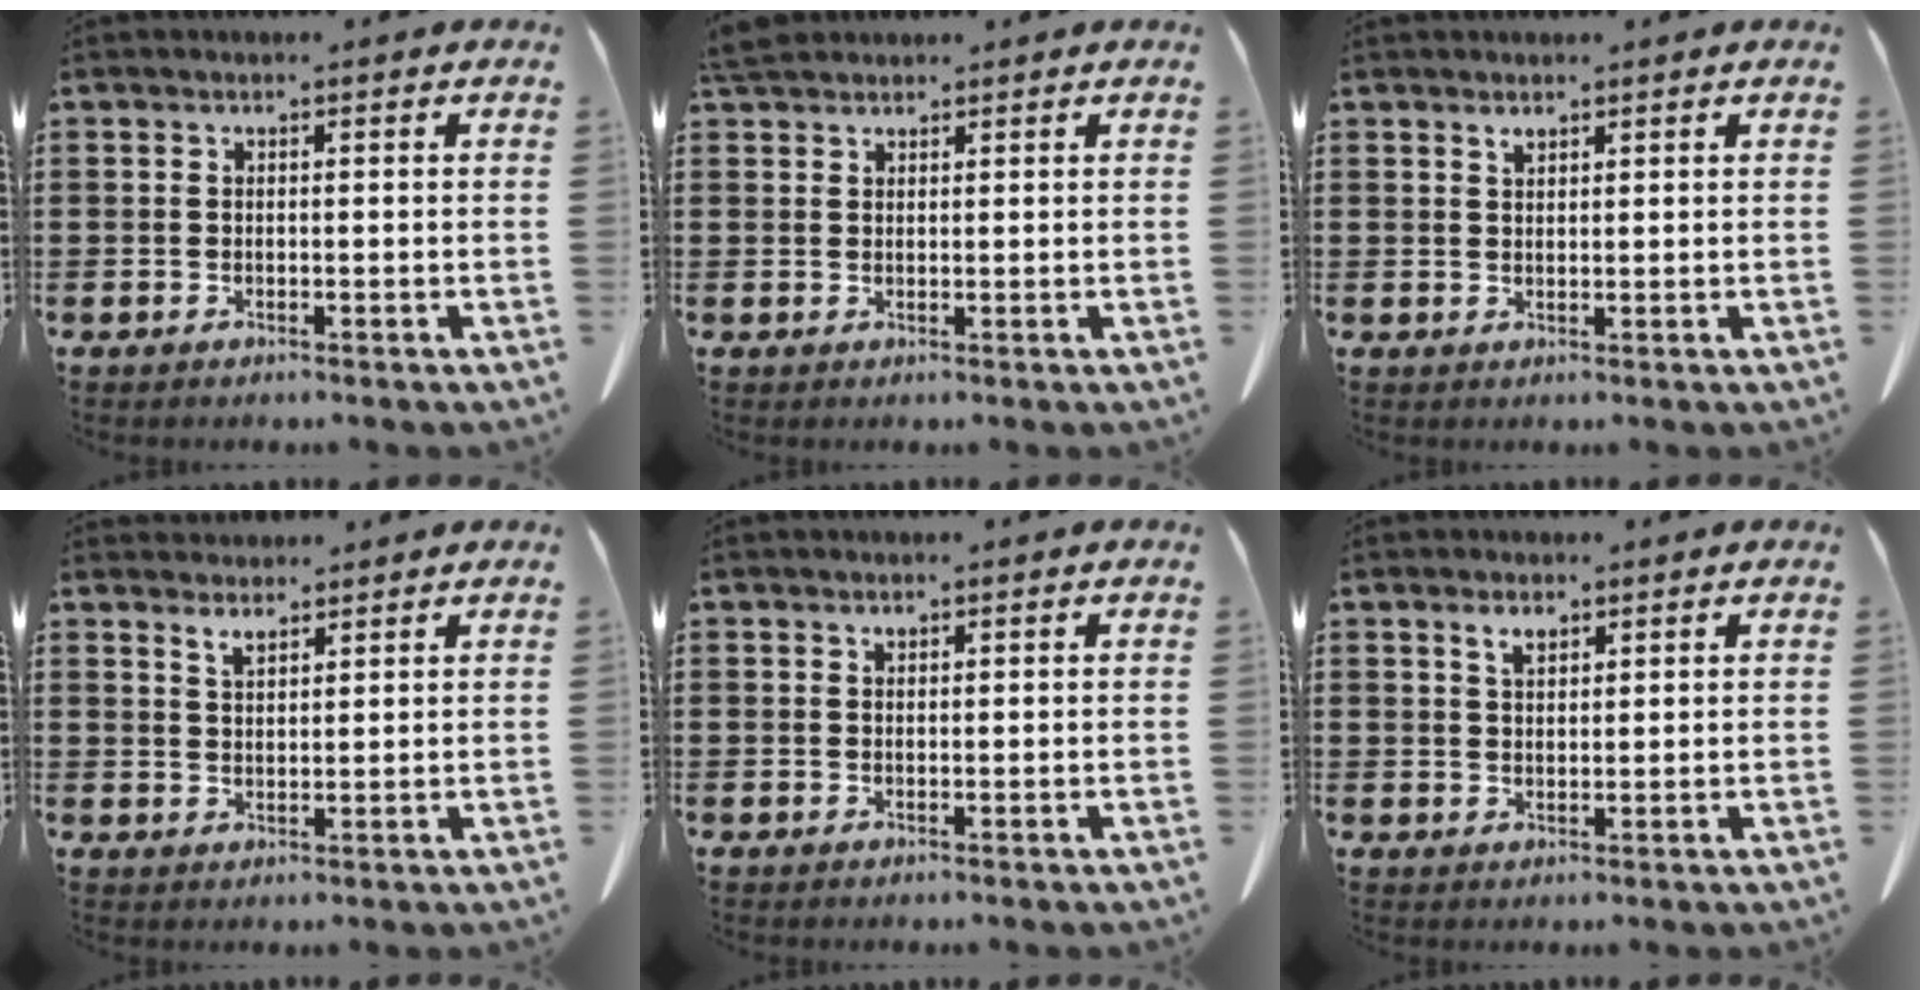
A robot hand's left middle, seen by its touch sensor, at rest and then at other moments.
{"total": 3.3, "force": [2.8, 1.1, 1.2], "torque": [-0.033, 0.001, 0.056]}
{"total": 1.1, "force": [1.0, 0.3, 0.4], "torque": [-0.011, 0.000, 0.019]}
{"total": 2.5, "force": [2.2, 0.7, 0.9], "torque": [-0.021, 0.000, 0.042]}
{"total": 0.5, "force": [0.4, 0.2, 0.2], "torque": [-0.005, 0.000, 0.009]}
{"total": 2.2, "force": [1.6, 0.9, 1.2], "torque": [-0.027, 0.003, 0.028]}